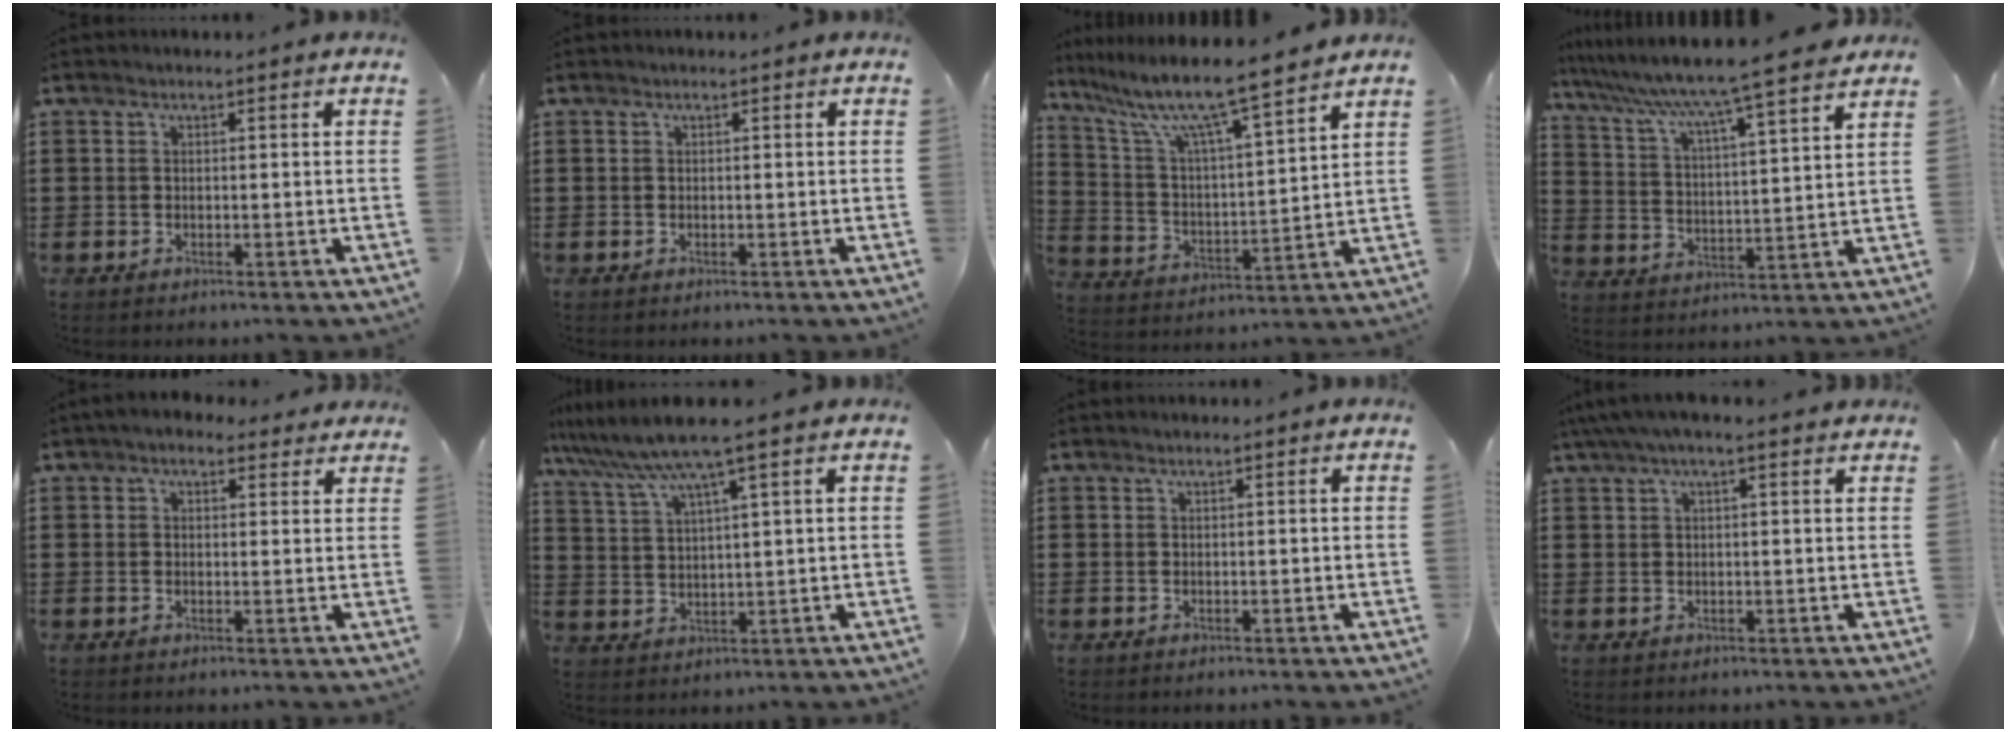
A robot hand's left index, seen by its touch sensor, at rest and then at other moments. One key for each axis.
{"total": 0.0}
{"total": 9.6, "fx": 8.1, "fy": -0.1, "fz": 5.3, "tx": -0.135, "ty": -0.054, "tz": 0.129}
{"total": 7.5, "fx": 6.7, "fy": -1.4, "fz": 3.3, "tx": -0.092, "ty": -0.054, "tz": 0.103}
{"total": 2.8, "fx": 2.1, "fy": 1.6, "fz": 1.0, "tx": -0.028, "ty": 0.005, "tz": 0.037}
{"total": 7.0, "fx": 5.1, "fy": -0.4, "fz": 4.8, "tx": -0.109, "ty": -0.021, "tz": 0.086}
{"total": 0.0}
{"total": 3.2, "fx": 2.0, "fy": 0.6, "fz": 2.5, "tx": -0.053, "ty": 0.006, "tz": 0.035}